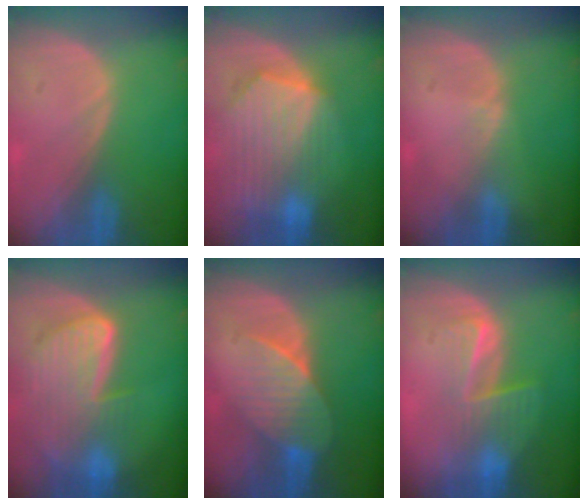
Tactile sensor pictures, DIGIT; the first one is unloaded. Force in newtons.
{"total": 10.3, "press": 9.0, "slide": 5.1}
{"total": 0.5, "press": 0.5, "slide": 0.2}
{"total": 9.8, "press": 8.3, "slide": 5.3}
{"total": 7.4, "press": 6.9, "slide": 2.6}
{"total": 6.9, "press": 6.0, "slide": 3.5}